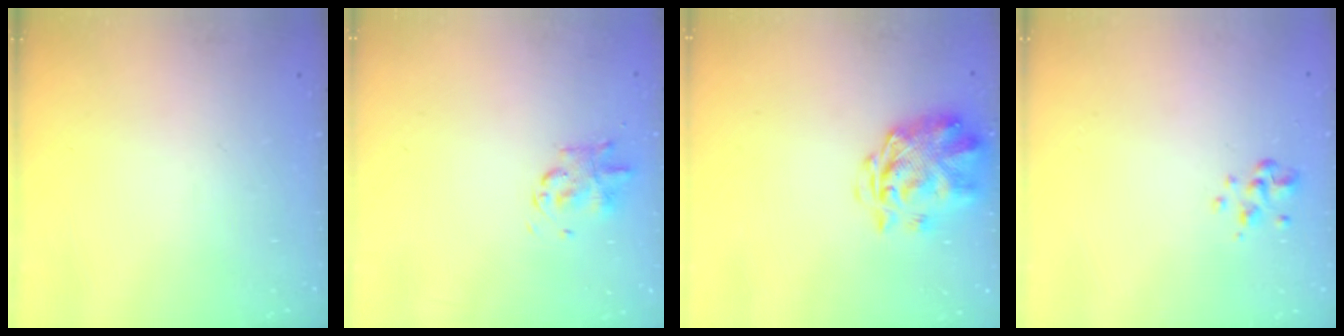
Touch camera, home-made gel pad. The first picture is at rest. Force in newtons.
{"total": 2.8, "press": 2.8, "slide": 0.6}
{"total": 3.3, "press": 2.9, "slide": 1.6}
{"total": 2.4, "press": 2.3, "slide": 0.6}